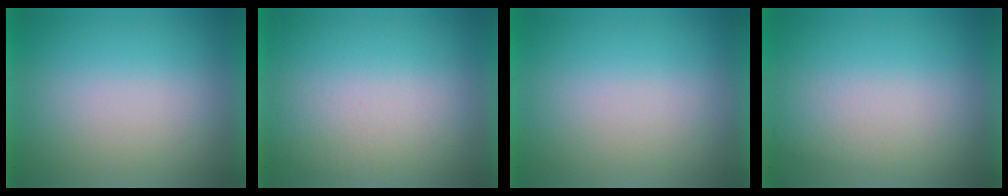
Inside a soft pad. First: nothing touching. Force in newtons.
{"total": 1.4}
{"total": 0.0}
{"total": 1.0}